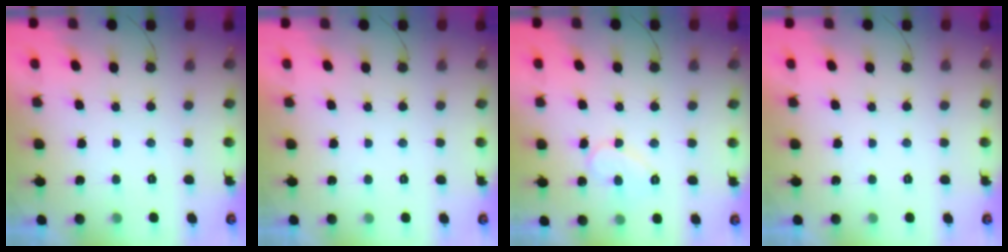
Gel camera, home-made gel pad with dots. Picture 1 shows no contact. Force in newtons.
{"total": 1.7, "press": 1.7, "slide": 0.1}
{"total": 8.7, "press": 8.6, "slide": 0.8}
{"total": 1.9, "press": 1.9, "slide": 0.0}